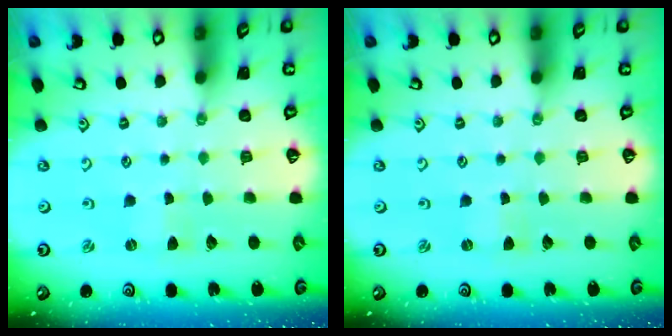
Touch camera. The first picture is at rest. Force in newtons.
{"total": 0.0}